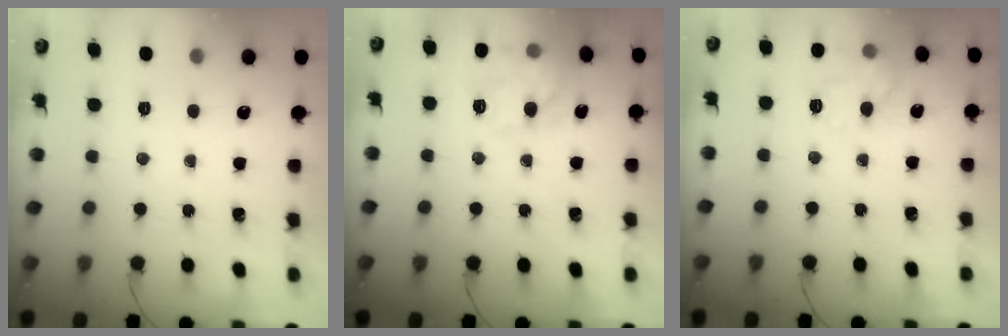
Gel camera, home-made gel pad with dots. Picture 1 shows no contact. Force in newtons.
{"total": 13.1, "press": 13.1, "slide": 0.5}
{"total": 9.8, "press": 9.8, "slide": 0.2}